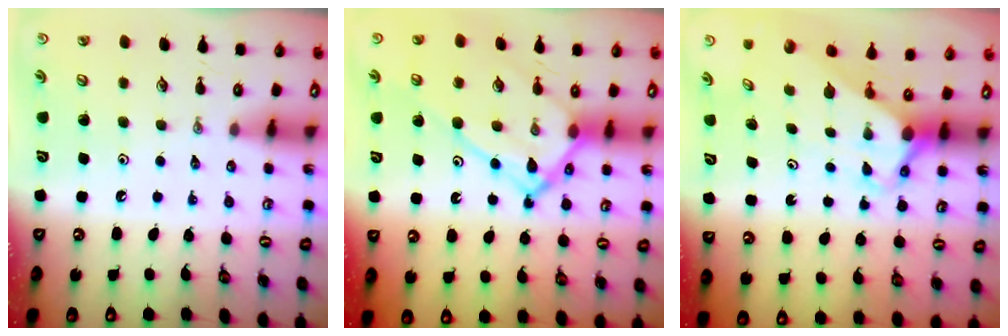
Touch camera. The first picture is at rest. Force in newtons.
{"total": 17.1, "press": 17.0, "slide": 1.7}
{"total": 2.7, "press": 2.7, "slide": 0.2}